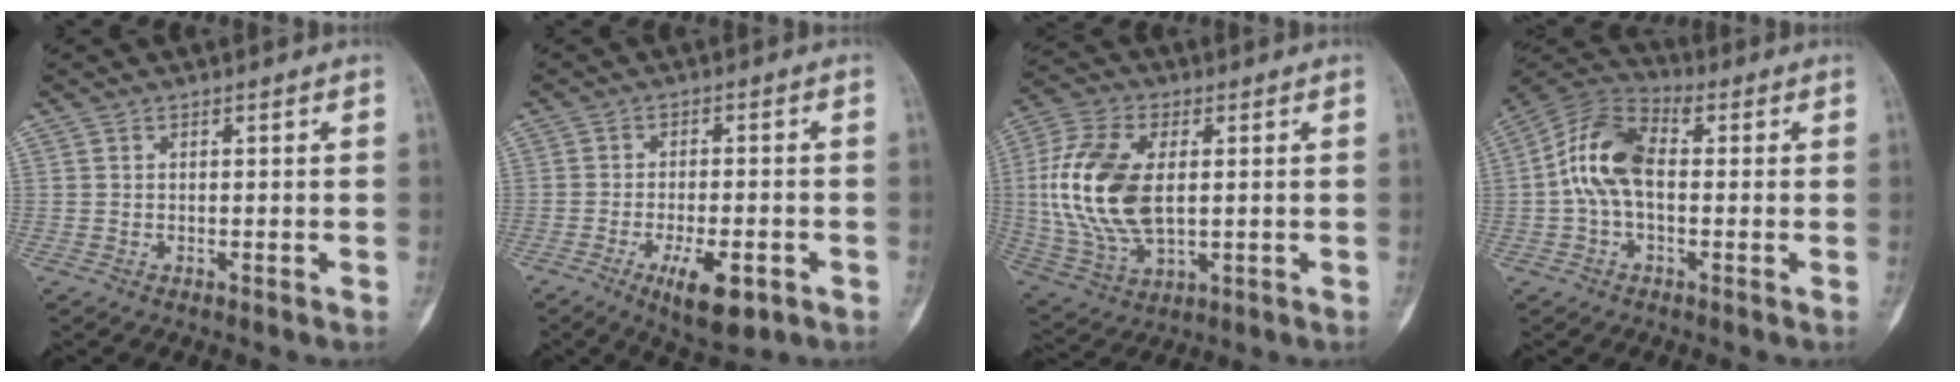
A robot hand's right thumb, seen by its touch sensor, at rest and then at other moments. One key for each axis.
{"total": 9.1, "fx": -4.1, "fy": 3.5, "fz": 7.4, "tx": -0.115, "ty": 0.006, "tz": -0.056}
{"total": 17.3, "fx": 1.3, "fy": 9.7, "fz": 14.2, "tx": -0.302, "ty": -0.004, "tz": 0.030}
{"total": 11.2, "fx": 0.4, "fy": 6.4, "fz": 9.2, "tx": -0.182, "ty": 0.031, "tz": -0.004}